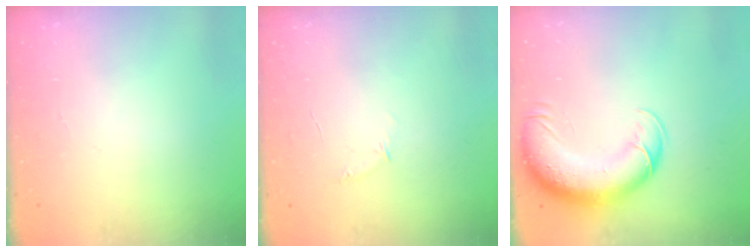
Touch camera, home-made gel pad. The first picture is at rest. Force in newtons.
{"total": 3.7, "press": 3.6, "slide": 1.0}
{"total": 13.5, "press": 13.1, "slide": 3.3}